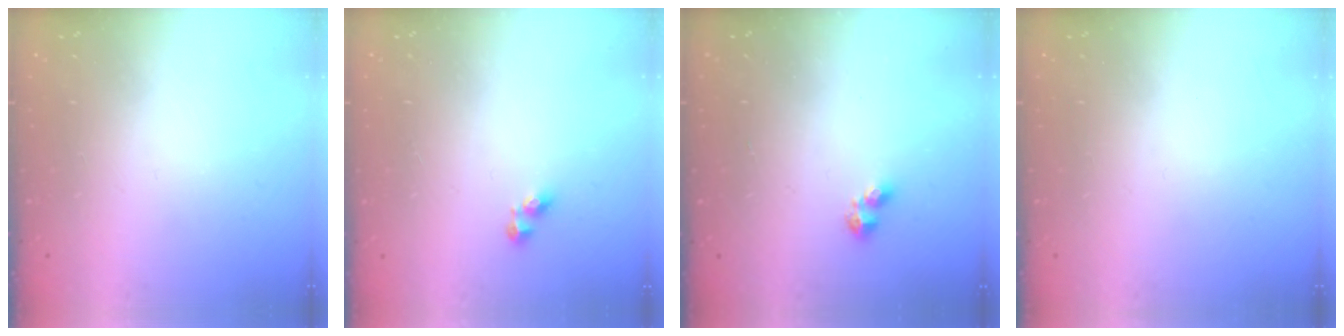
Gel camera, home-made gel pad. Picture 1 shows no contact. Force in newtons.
{"total": 3.6, "press": 3.6, "slide": 0.5}
{"total": 2.3, "press": 2.2, "slide": 0.6}
{"total": 0.0}